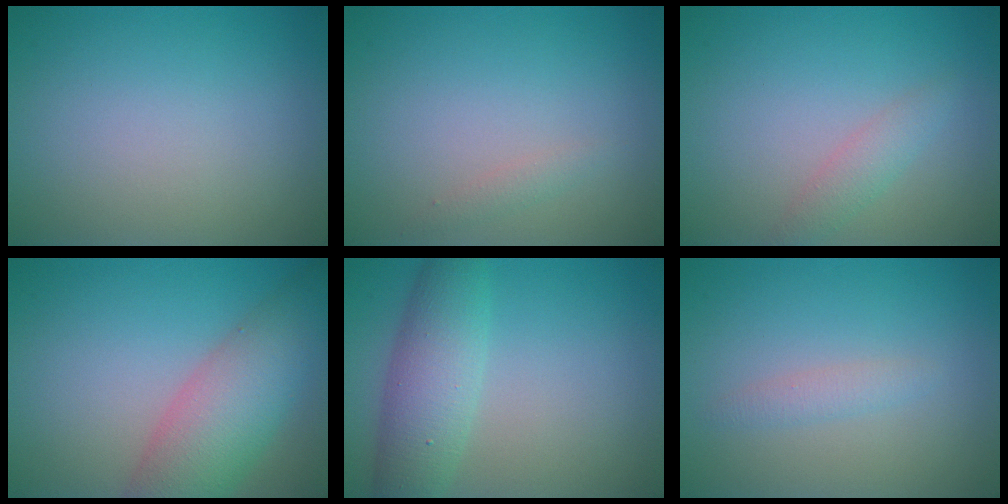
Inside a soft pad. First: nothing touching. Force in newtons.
{"total": 0.8, "press": 0.8, "slide": 0.0}
{"total": 1.6, "press": 1.6, "slide": 0.1}
{"total": 7.0, "press": 7.0, "slide": 0.3}
{"total": 5.3, "press": 5.3, "slide": 0.1}
{"total": 1.2, "press": 1.2, "slide": 0.0}